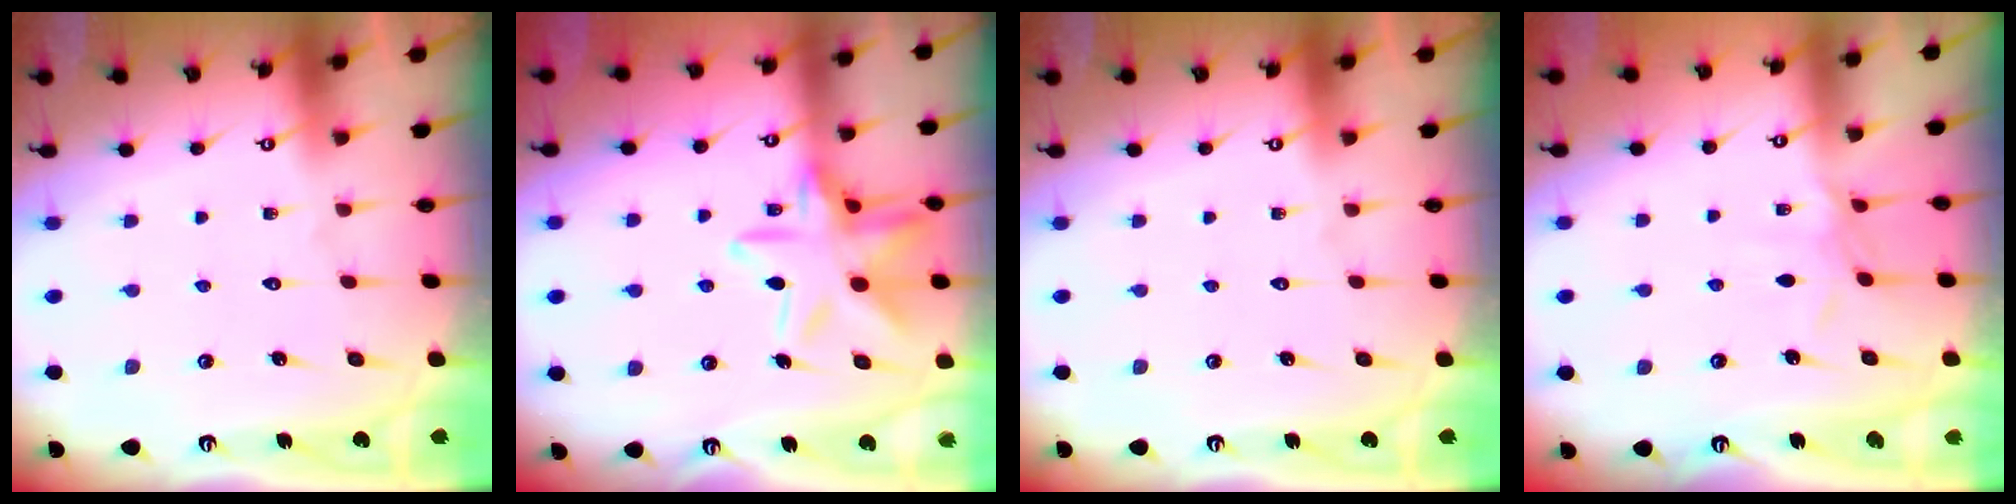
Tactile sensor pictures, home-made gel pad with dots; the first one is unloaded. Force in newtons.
{"total": 14.6, "press": 14.6, "slide": 1.0}
{"total": 0.0}
{"total": 4.5, "press": 4.5, "slide": 0.5}